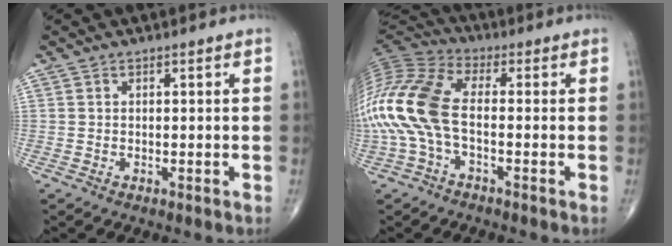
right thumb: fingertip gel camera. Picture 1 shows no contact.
{"total": 16.3, "force": [-2.2, 7.9, 14.0], "torque": [-0.323, 0.031, -0.049]}